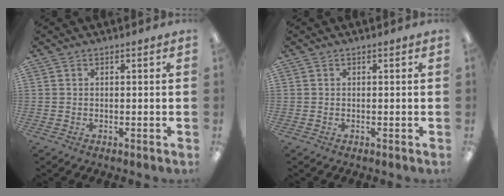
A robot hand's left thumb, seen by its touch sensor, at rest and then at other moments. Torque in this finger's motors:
{"motor_torque": [0.00, 0.01, 0.03, -0.03, 0.00]}